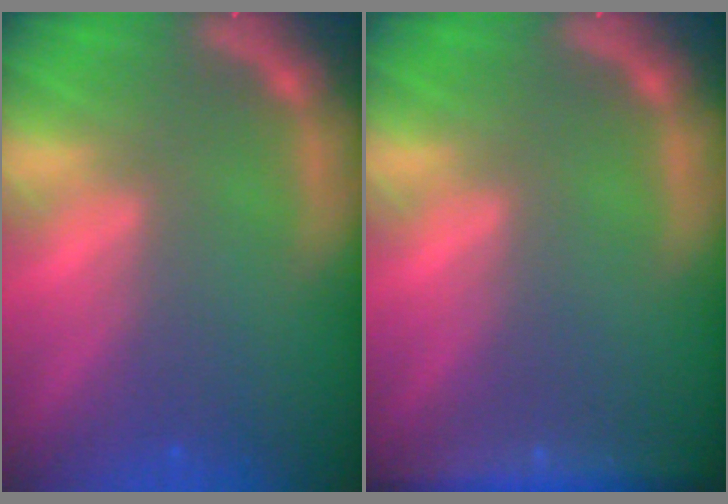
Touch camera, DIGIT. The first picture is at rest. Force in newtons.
{"total": 4.5}